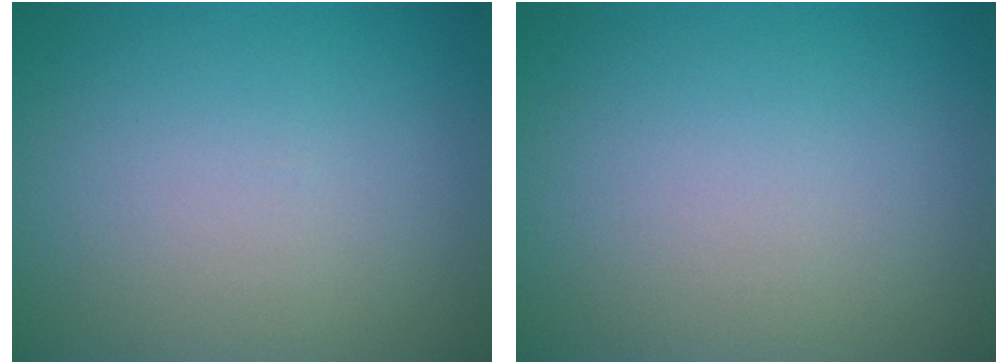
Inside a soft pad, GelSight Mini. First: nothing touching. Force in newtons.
{"total": 0.0}